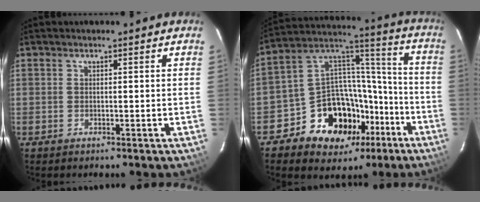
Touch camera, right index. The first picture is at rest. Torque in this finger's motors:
{"motor_torque": [1.31, -0.83, 0.66, 0.01]}